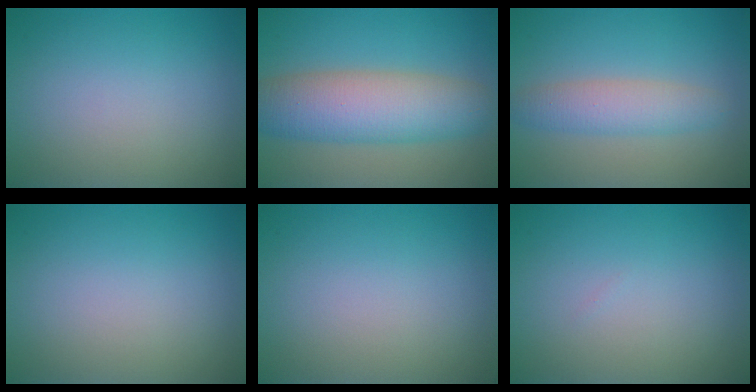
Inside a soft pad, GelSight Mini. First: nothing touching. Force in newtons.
{"total": 7.8, "press": 7.8, "slide": 0.3}
{"total": 3.4, "press": 3.4, "slide": 0.1}
{"total": 0.0}
{"total": 0.0}
{"total": 0.0}